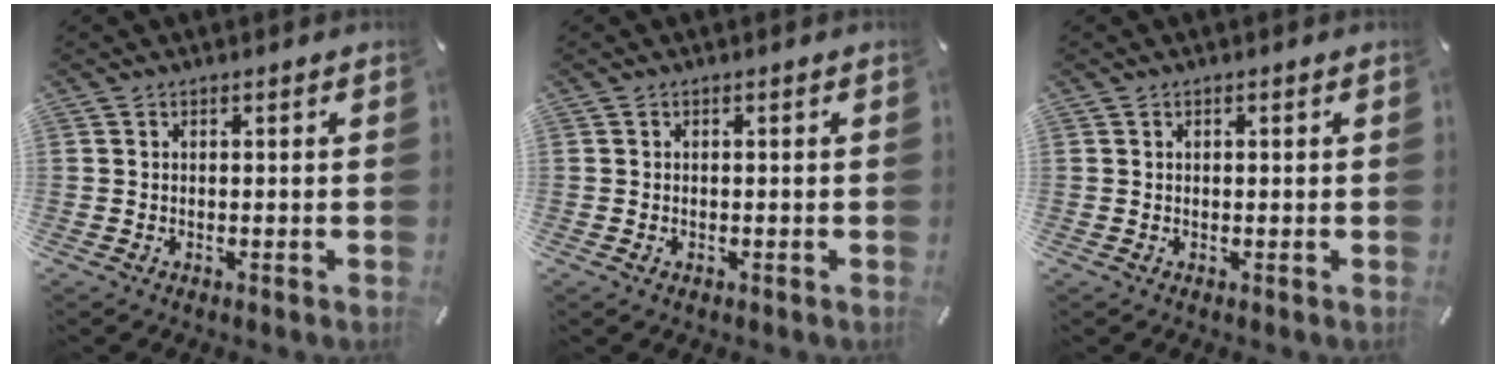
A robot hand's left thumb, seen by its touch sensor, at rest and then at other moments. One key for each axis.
{"total": 0.7, "fx": -0.2, "fy": 0.4, "fz": 0.4, "tx": -0.008, "ty": -0.001, "tz": -0.005}
{"total": 0.5, "fx": 0.1, "fy": 0.4, "fz": 0.3, "tx": -0.006, "ty": 0.002, "tz": 0.001}